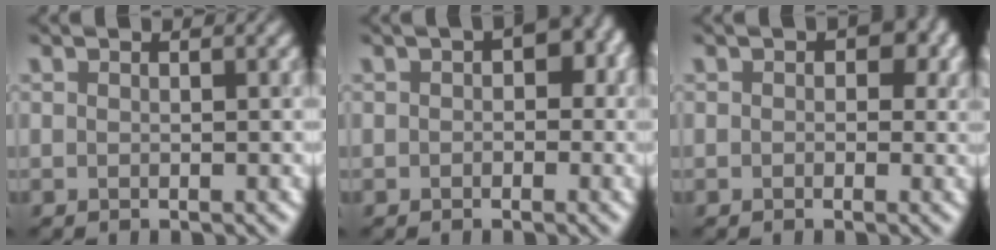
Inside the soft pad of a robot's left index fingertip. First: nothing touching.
{"total": 2.7, "force": [0.2, 1.8, 2.0], "torque": [-0.016, 0.003, -0.006]}
{"total": 3.2, "force": [0.7, 2.4, 1.9], "torque": [-0.002, 0.002, 0.002]}